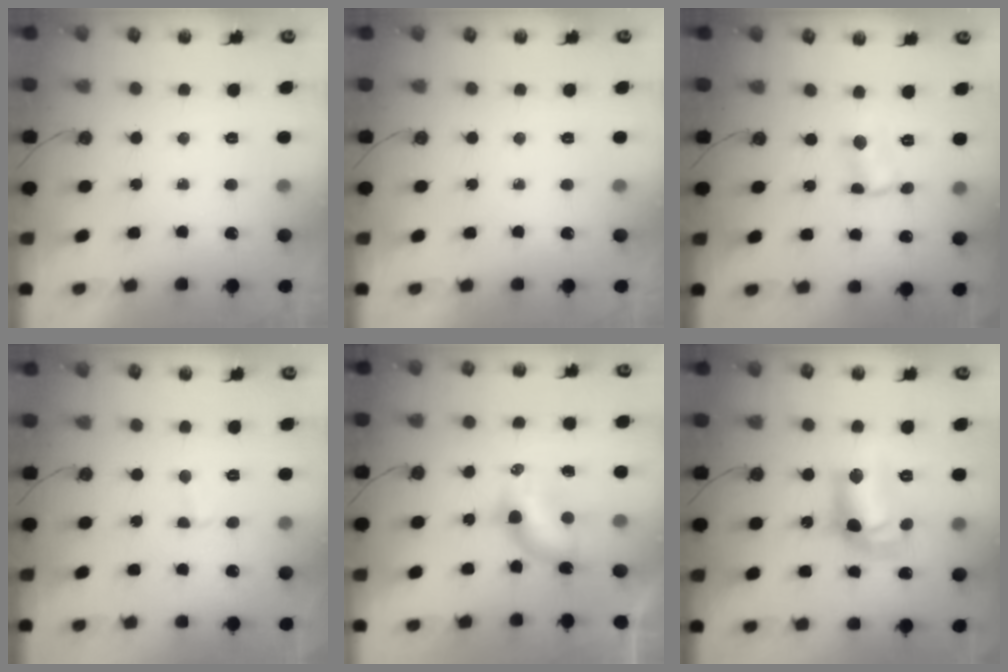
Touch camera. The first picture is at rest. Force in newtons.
{"total": 0.0}
{"total": 1.3, "press": 1.3, "slide": 0.5}
{"total": 3.7, "press": 1.6, "slide": 3.3}
{"total": 7.8, "press": 7.0, "slide": 3.5}
{"total": 16.1, "press": 15.6, "slide": 4.1}